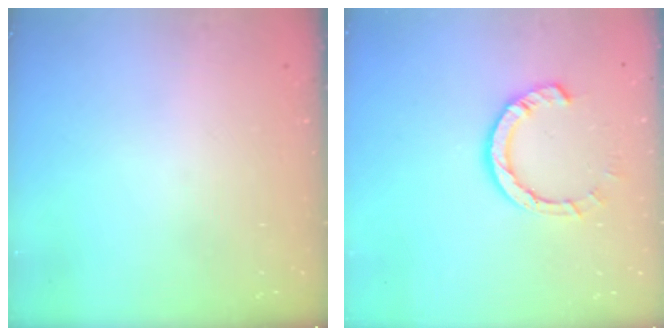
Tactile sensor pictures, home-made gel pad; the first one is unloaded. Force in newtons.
{"total": 9.0, "press": 8.9, "slide": 1.2}